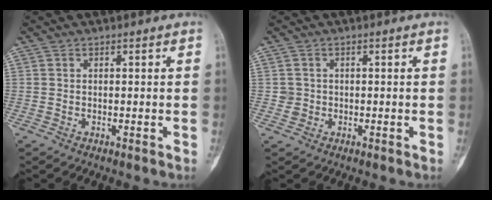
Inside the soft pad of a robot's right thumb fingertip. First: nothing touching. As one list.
[{"total": 1.8, "force": [0.0, 1.8, 0.1], "torque": [0.007, 0.006, 0.001]}]